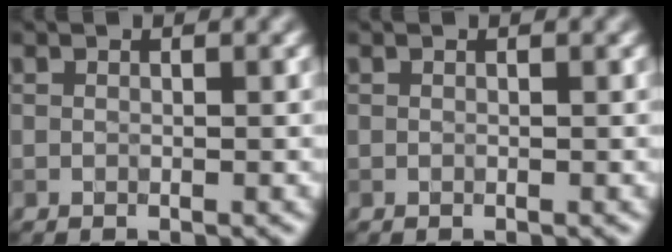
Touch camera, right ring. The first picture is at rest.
{"total": 0.0}